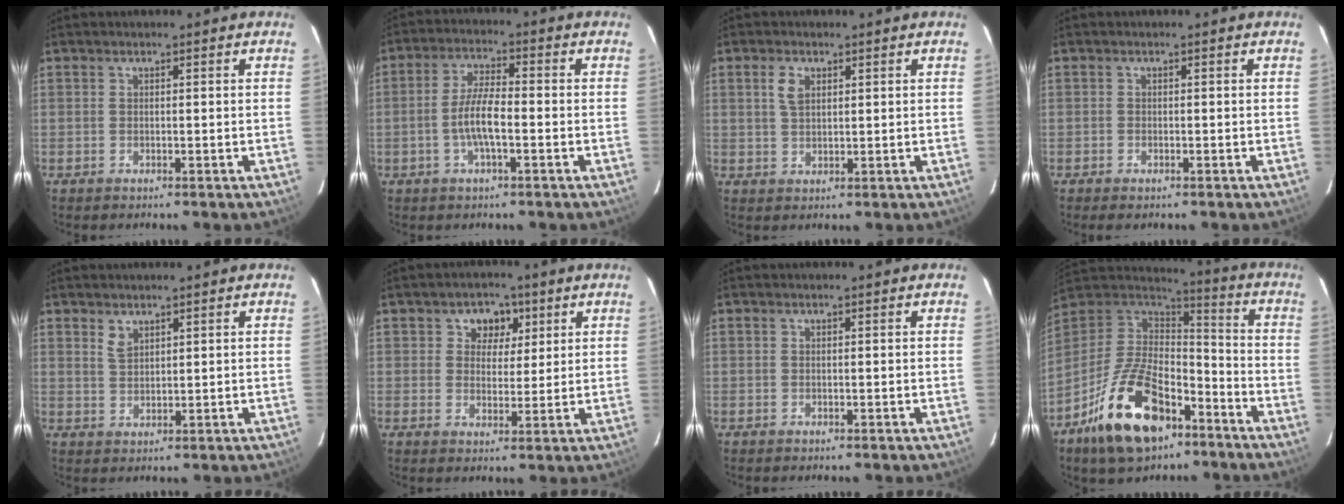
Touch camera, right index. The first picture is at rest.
{"total": 6.5, "force": [-1.9, 1.5, 6.0], "torque": [-0.120, 0.003, -0.037]}
{"total": 3.3, "force": [1.3, 2.0, 2.3], "torque": [-0.044, 0.005, 0.025]}
{"total": 1.0, "force": [-0.8, 0.4, 0.5], "torque": [-0.008, -0.002, -0.016]}
{"total": 2.4, "force": [1.8, 1.2, 1.1], "torque": [-0.018, 0.000, 0.035]}
{"total": 5.3, "force": [2.1, 4.6, 1.7], "torque": [-0.018, 0.006, 0.032]}
{"total": 0.0}
{"total": 22.1, "force": [-12.4, 11.5, 14.2], "torque": [-0.291, 0.001, -0.209]}